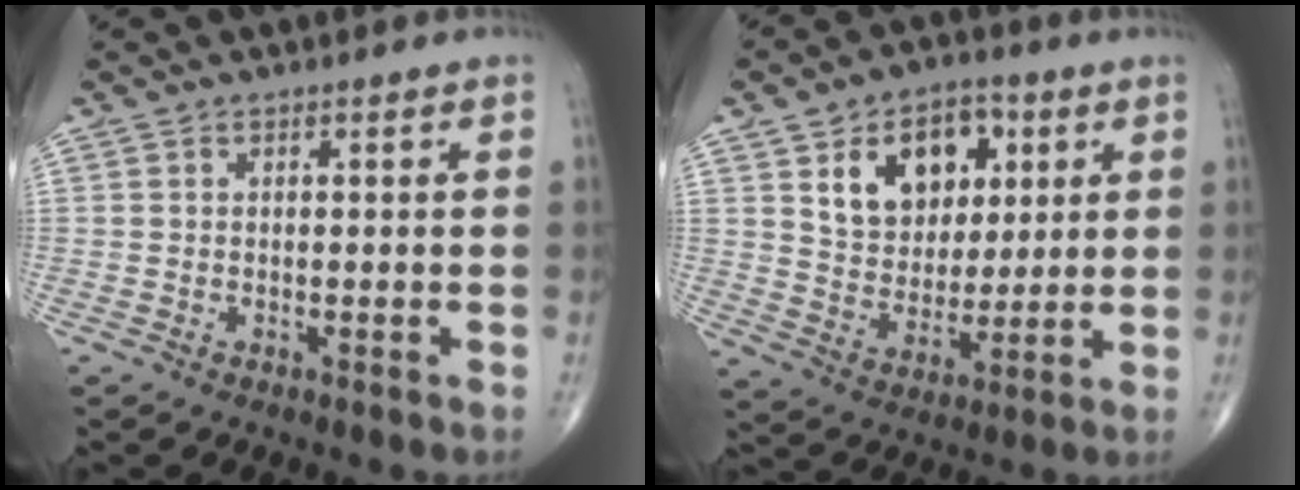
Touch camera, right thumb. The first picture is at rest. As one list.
[{"total": 14.9, "force": [5.5, 10.5, 9.1], "torque": [-0.093, -0.017, 0.097]}]